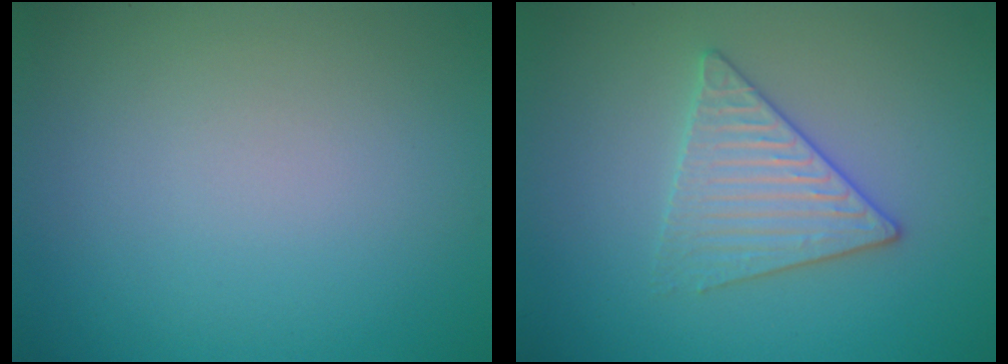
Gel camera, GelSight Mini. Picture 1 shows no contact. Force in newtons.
{"total": 3.2, "press": 3.2, "slide": 0.6}